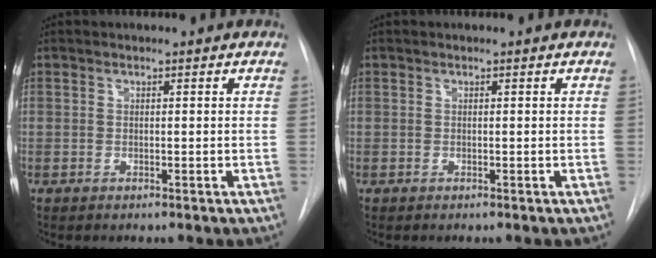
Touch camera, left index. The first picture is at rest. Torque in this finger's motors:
{"motor_torque": [-0.04, 0.04, 0.01, 0.00]}